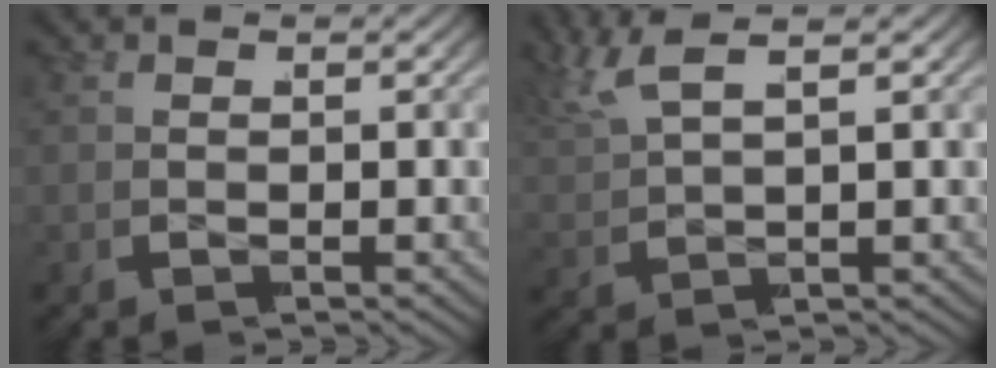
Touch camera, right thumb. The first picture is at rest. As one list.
[{"total": 2.7, "force": [2.4, 0.2, 1.3], "torque": [-0.044, 0.014, 0.044]}]